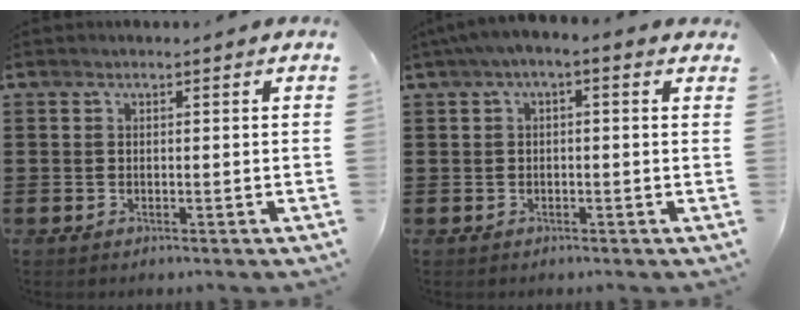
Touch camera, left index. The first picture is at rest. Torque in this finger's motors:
{"motor_torque": [2.14, 0.00, 0.71, 0.21]}